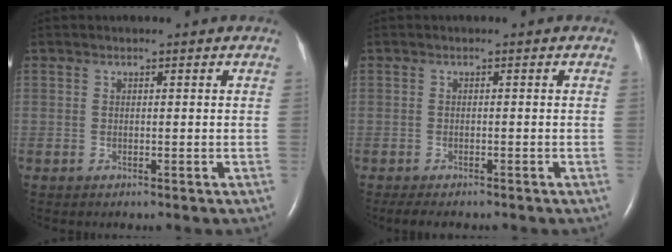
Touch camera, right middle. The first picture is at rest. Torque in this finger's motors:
{"motor_torque": [0.36, -0.20, 0.11, 0.04]}